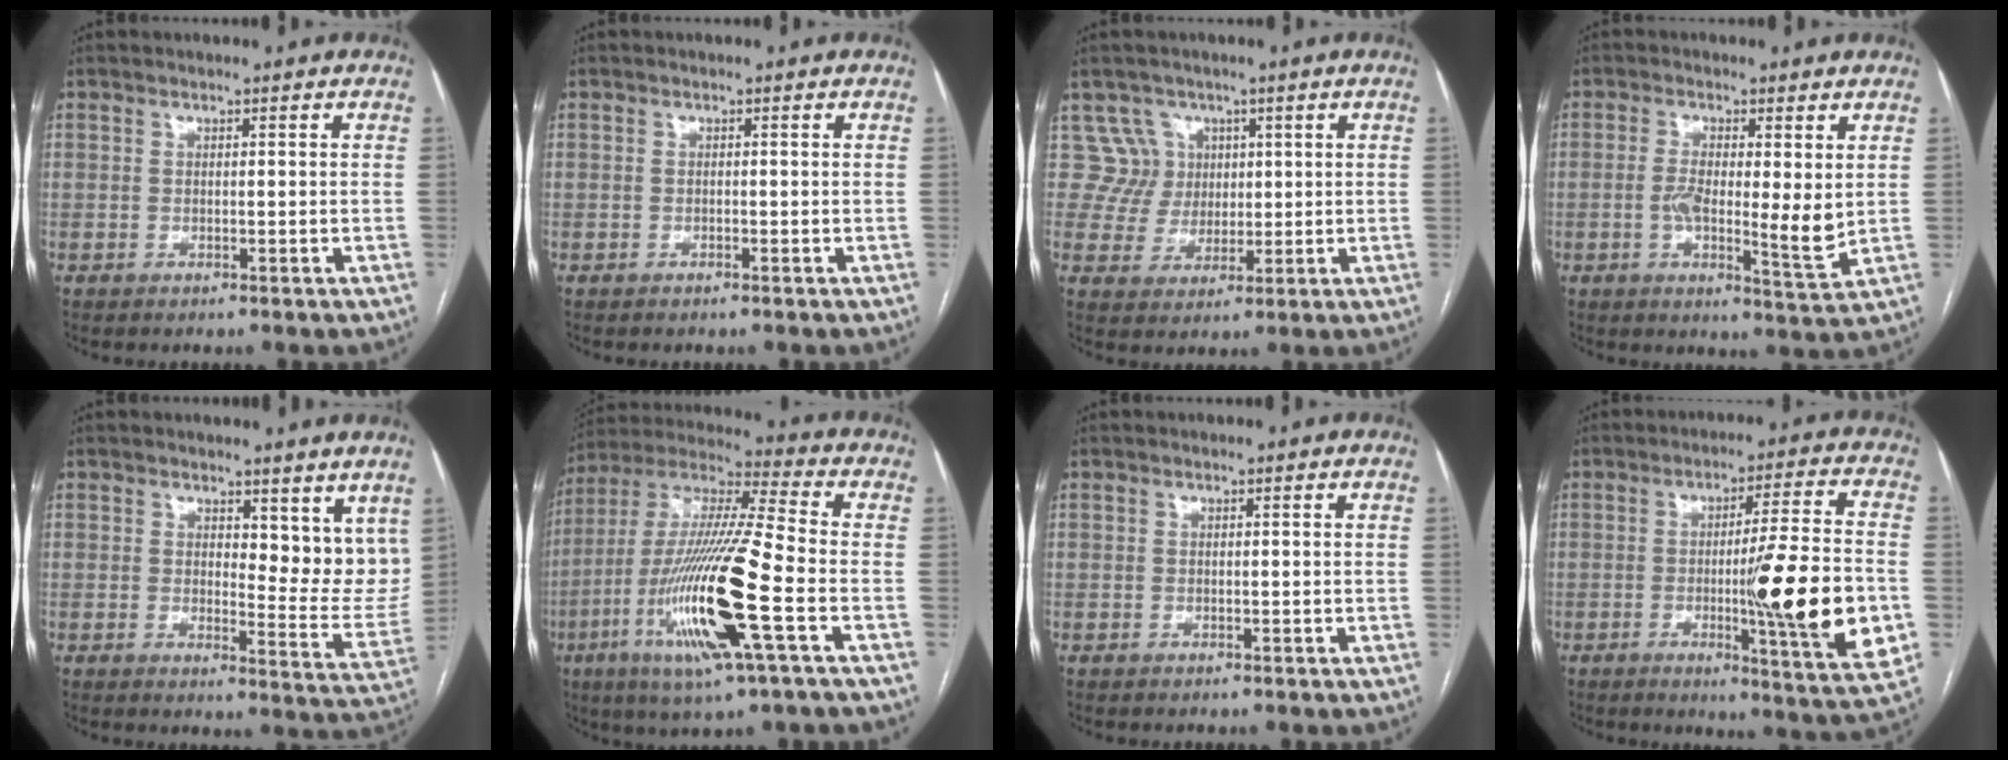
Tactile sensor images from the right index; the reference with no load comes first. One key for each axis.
{"total": 0.0}
{"total": 6.2, "fx": 2.5, "fy": 5.6, "fz": -0.9, "tx": 0.030, "ty": 0.009, "tz": 0.050}
{"total": 8.2, "fx": 0.2, "fy": 1.8, "fz": 8.0, "tx": -0.134, "ty": -0.015, "tz": -0.001}
{"total": 8.3, "fx": 5.3, "fy": 3.6, "fz": 5.3, "tx": -0.056, "ty": -0.025, "tz": 0.068}
{"total": 20.9, "fx": -6.7, "fy": 1.1, "fz": 19.8, "tx": -0.420, "ty": -0.027, "tz": -0.130}
{"total": 0.0}
{"total": 17.6, "fx": -3.2, "fy": 0.0, "fz": 17.3, "tx": -0.229, "ty": -0.021, "tz": -0.045}